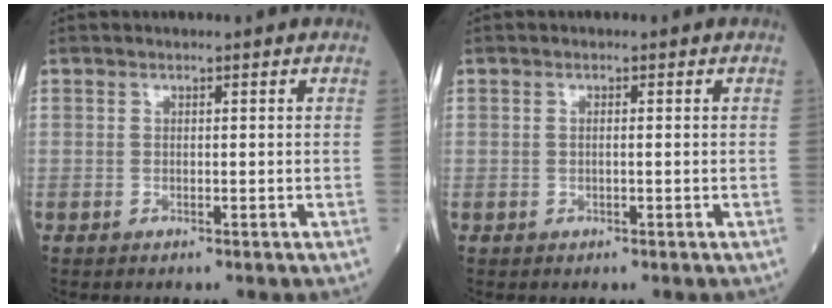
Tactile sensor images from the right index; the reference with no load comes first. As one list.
[{"total": 0.6, "force": [0.0, 0.0, 0.6], "torque": [-0.013, 0.000, -0.001]}]